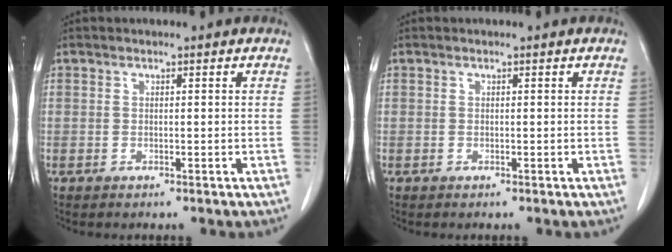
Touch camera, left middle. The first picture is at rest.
{"total": 0.0}